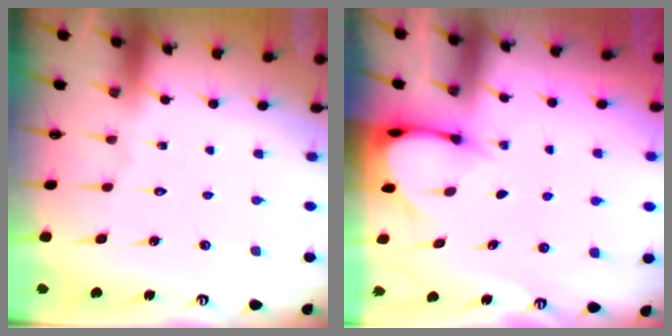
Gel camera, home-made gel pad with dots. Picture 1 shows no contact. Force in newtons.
{"total": 3.4, "press": 3.4, "slide": 0.2}